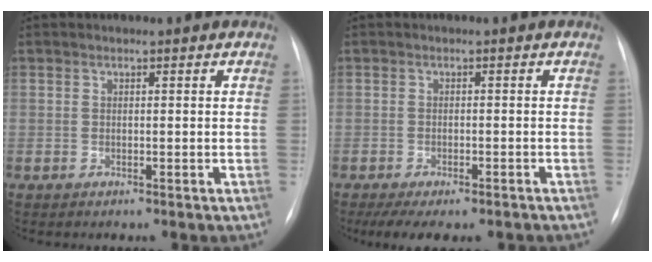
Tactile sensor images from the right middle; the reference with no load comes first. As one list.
[{"total": 8.7, "force": [-6.7, 2.9, 4.7], "torque": [-0.062, -0.001, -0.092]}]